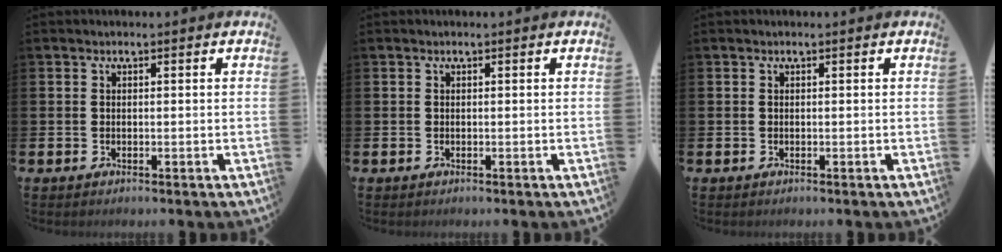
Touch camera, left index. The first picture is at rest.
{"total": 0.0}
{"total": 0.0}